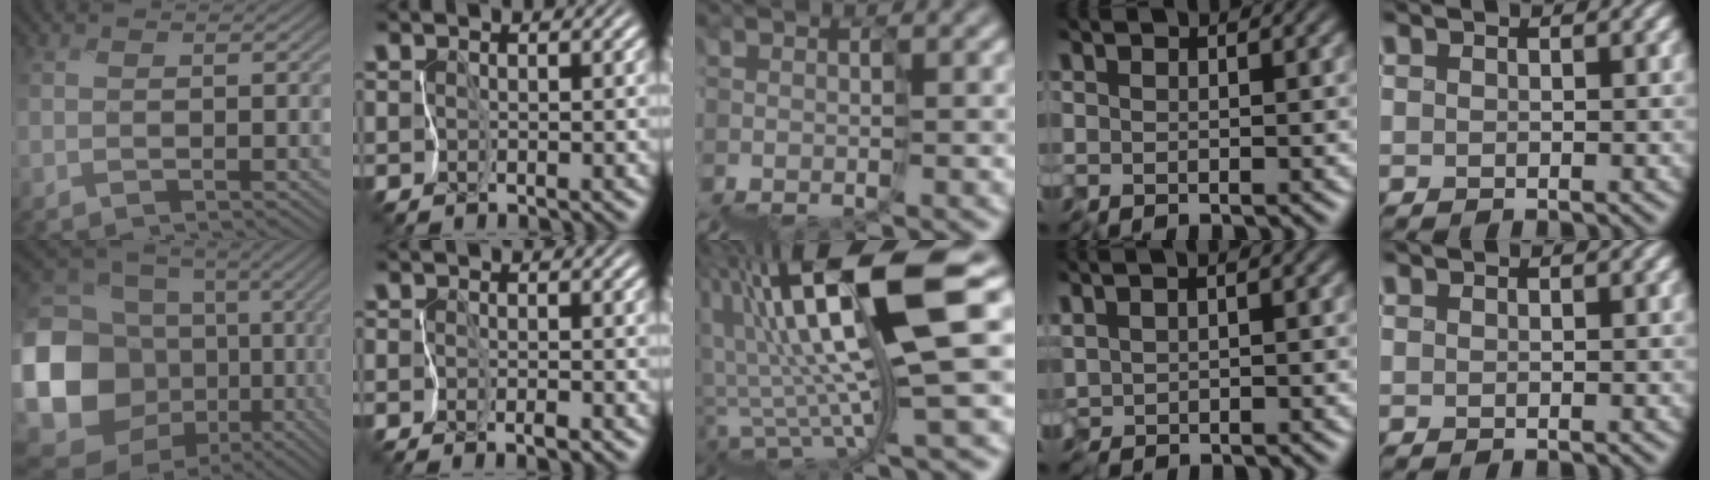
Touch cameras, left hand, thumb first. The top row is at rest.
{"thumb": {"total": 19.6, "force": [-3.0, 16.6, 10.0], "torque": [-0.273, -0.035, -0.061]}, "index": {"total": 1.1, "force": [-1.1, 0.0, 0.3], "torque": [-0.010, -0.004, -0.023]}, "middle": {"total": 11.2, "force": [5.4, 1.4, 9.7], "torque": [-0.150, 0.031, 0.099]}, "ring": {"total": 0.6, "force": [0.4, 0.0, 0.4], "torque": [-0.014, 0.003, 0.010]}}